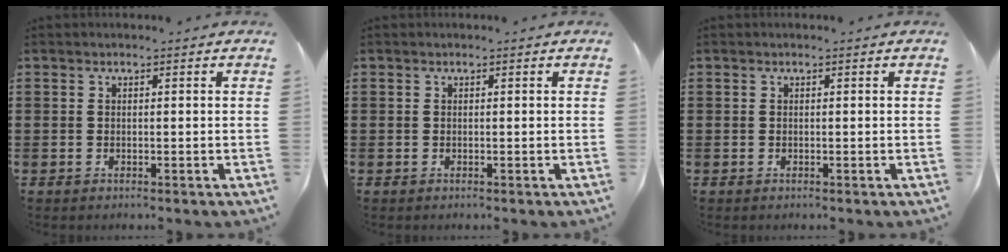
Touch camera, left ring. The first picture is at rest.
{"total": 0.0}
{"total": 0.0}